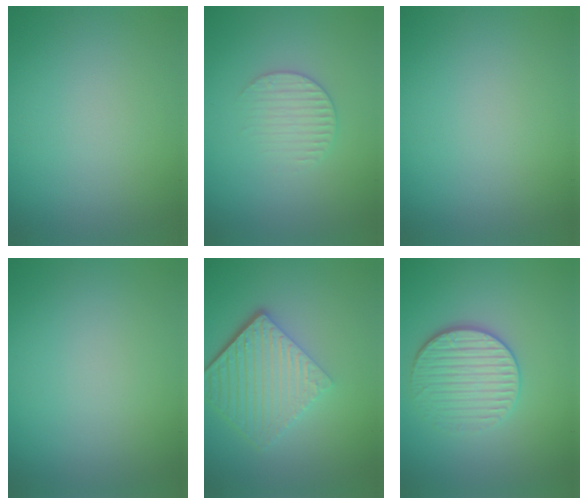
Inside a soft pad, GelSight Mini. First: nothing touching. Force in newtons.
{"total": 2.2, "press": 2.1, "slide": 0.5}
{"total": 0.0}
{"total": 0.0}
{"total": 6.5, "press": 4.3, "slide": 4.9}
{"total": 3.6, "press": 3.3, "slide": 1.4}